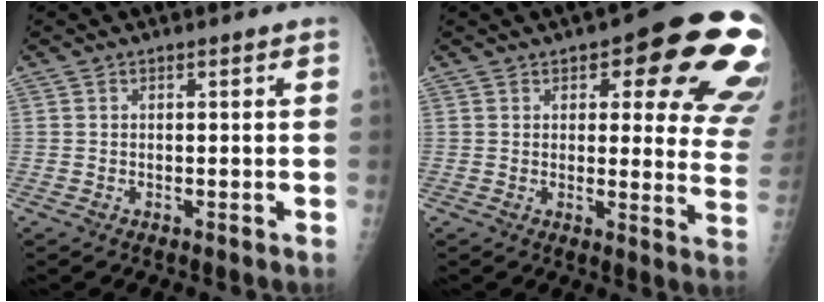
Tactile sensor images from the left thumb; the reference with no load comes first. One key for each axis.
{"total": 20.5, "fx": 9.0, "fy": 7.5, "fz": 16.8, "tx": -0.153, "ty": -0.032, "tz": 0.101}